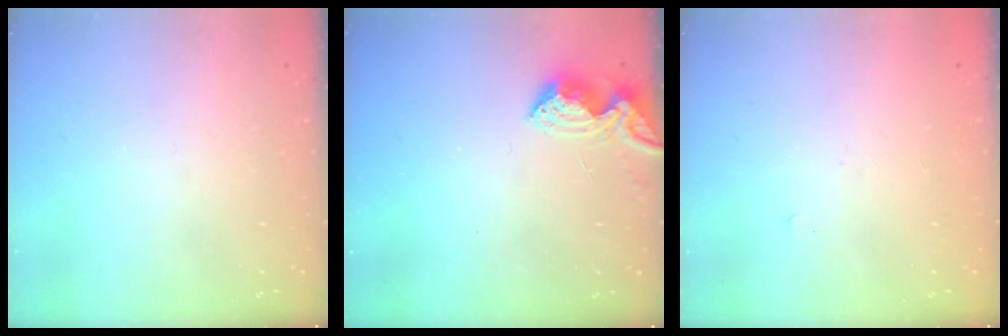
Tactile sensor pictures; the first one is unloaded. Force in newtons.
{"total": 6.9, "press": 6.9, "slide": 0.7}
{"total": 3.6, "press": 3.6, "slide": 0.4}